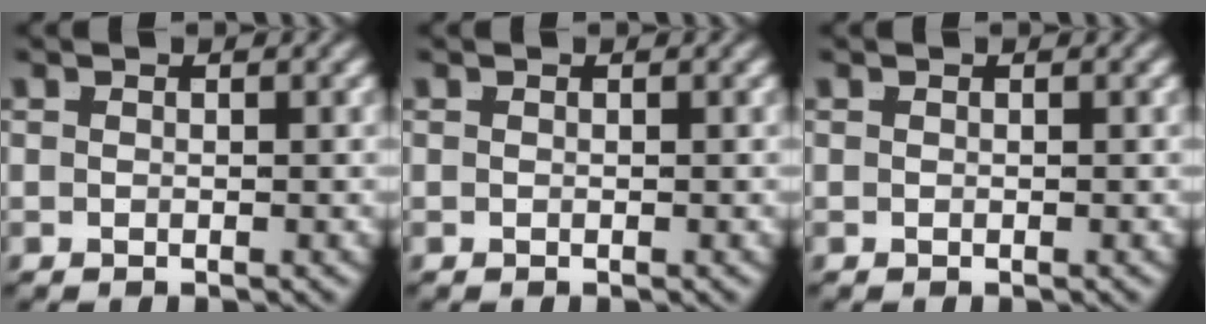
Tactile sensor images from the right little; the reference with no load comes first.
{"total": 0.0}
{"total": 0.0}